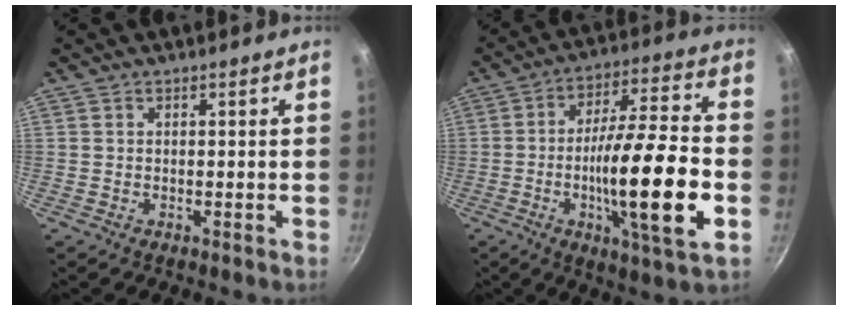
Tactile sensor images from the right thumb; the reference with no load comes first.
{"total": 19.9, "force": [-4.6, 3.8, 18.9], "torque": [-0.307, 0.021, -0.079]}